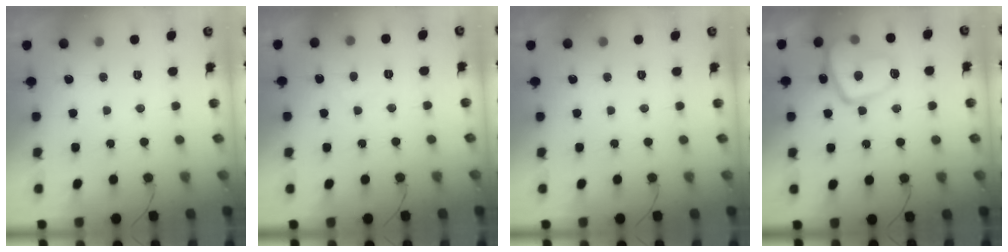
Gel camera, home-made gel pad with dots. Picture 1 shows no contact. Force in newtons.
{"total": 3.0, "press": 3.0, "slide": 0.4}
{"total": 0.0}
{"total": 12.8, "press": 12.8, "slide": 1.3}